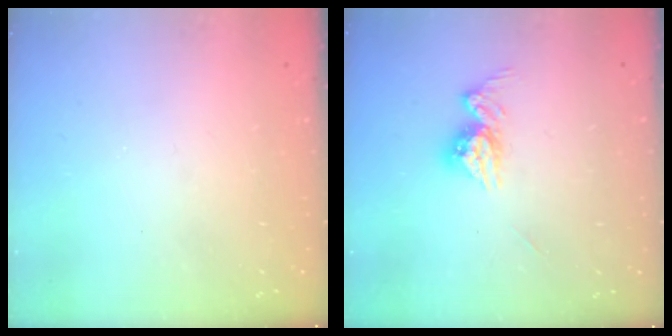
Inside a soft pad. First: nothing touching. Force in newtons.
{"total": 9.4, "press": 9.4, "slide": 0.8}